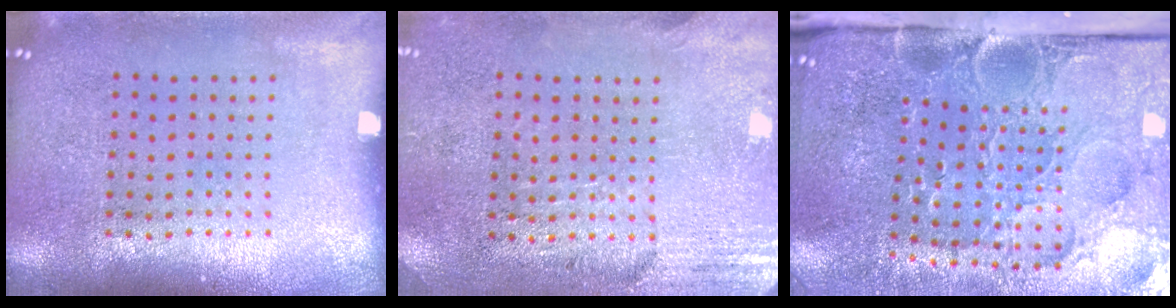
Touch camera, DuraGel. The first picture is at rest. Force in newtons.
{"total": 2.8, "press": 2.4, "slide": 1.4}
{"total": 5.4, "press": 4.2, "slide": 3.3}